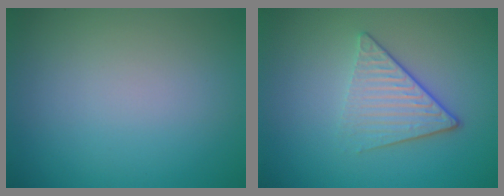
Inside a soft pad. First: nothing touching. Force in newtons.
{"total": 4.1, "press": 2.9, "slide": 2.8}